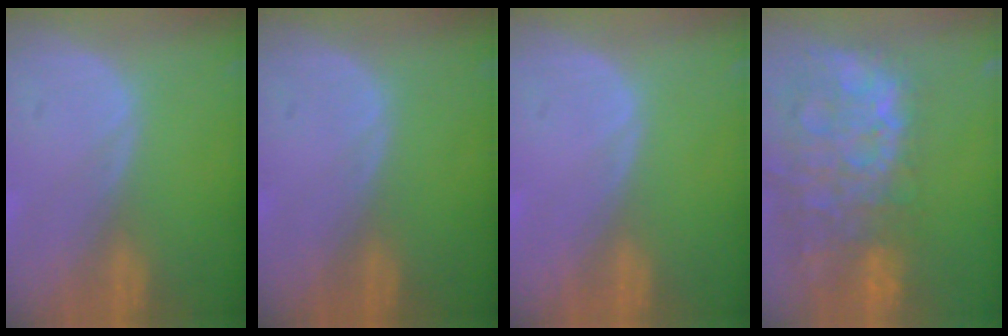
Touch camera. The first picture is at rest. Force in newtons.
{"total": 0.0}
{"total": 0.0}
{"total": 14.3, "press": 11.6, "slide": 8.3}